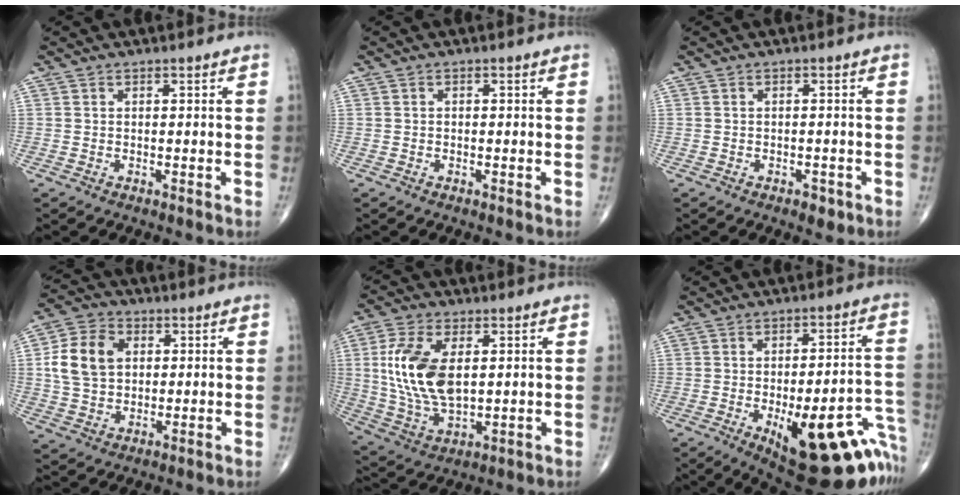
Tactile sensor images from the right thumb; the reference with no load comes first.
{"total": 0.0}
{"total": 2.3, "force": [-1.3, 1.3, 1.5], "torque": [-0.014, 0.003, -0.013]}
{"total": 11.0, "force": [2.0, 8.1, 7.1], "torque": [-0.121, 0.008, 0.035]}
{"total": 14.8, "force": [2.4, 8.0, 12.2], "torque": [-0.245, -0.011, 0.053]}
{"total": 25.7, "force": [-11.4, 9.4, 21.0], "torque": [-0.182, 0.053, -0.136]}